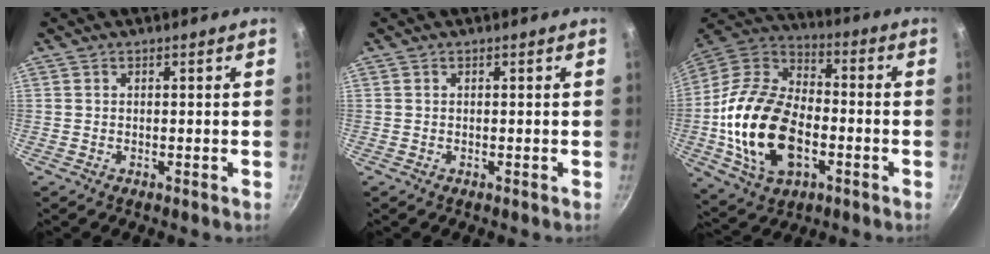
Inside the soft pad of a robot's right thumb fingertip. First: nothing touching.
{"total": 0.0}
{"total": 22.8, "force": [-4.8, 14.3, 17.1], "torque": [-0.307, 0.031, -0.090]}